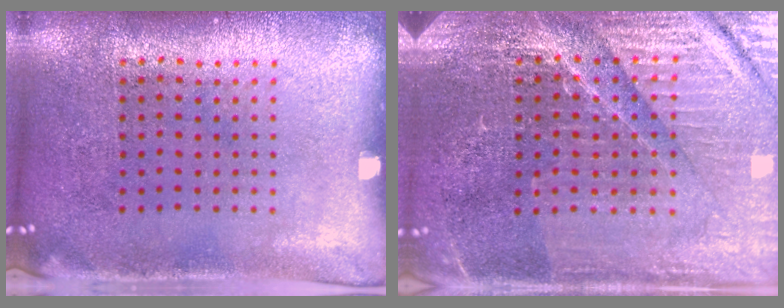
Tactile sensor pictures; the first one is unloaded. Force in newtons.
{"total": 4.8, "press": 4.6, "slide": 1.6}